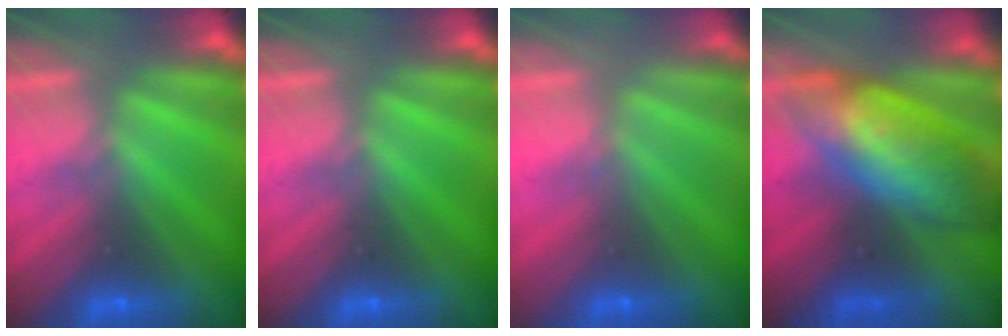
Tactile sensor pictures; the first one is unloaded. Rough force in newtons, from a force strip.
{"total": 0.0}
{"total": 3.4}
{"total": 9.6}